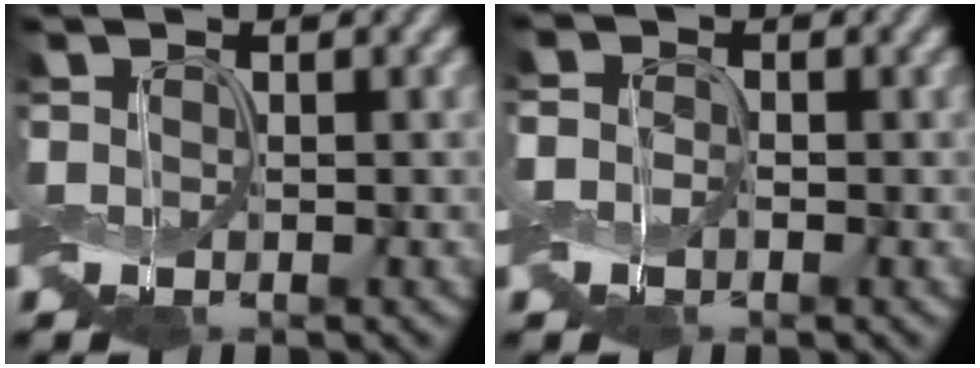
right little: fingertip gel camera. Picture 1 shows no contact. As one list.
[{"total": 2.0, "force": [-0.5, 1.7, 0.8], "torque": [-0.027, 0.006, -0.016]}]